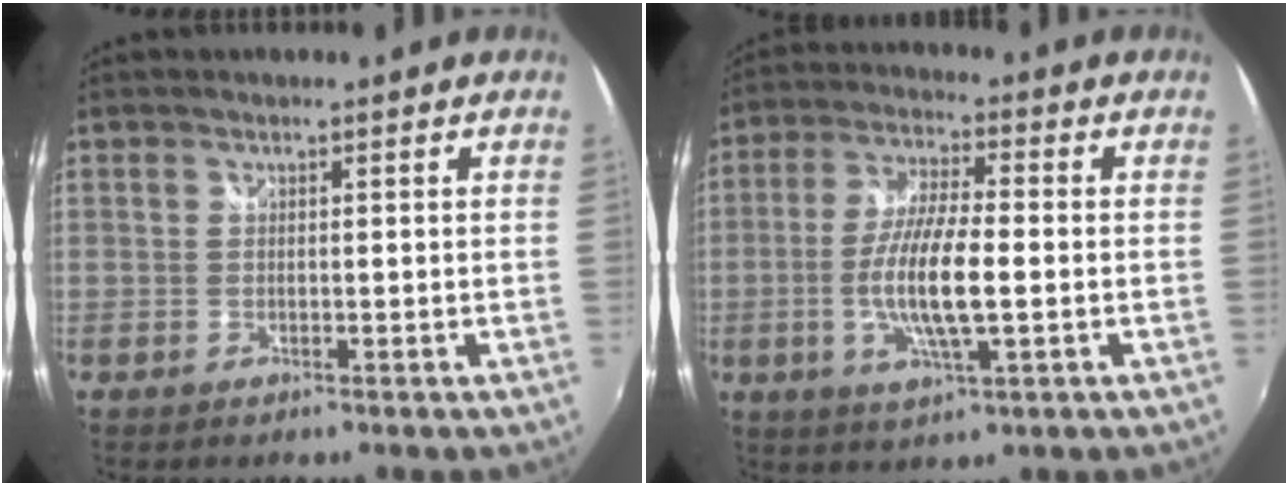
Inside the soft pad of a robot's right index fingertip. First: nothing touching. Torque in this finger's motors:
{"motor_torque": [0.69, 0.18, 0.51, 0.21]}